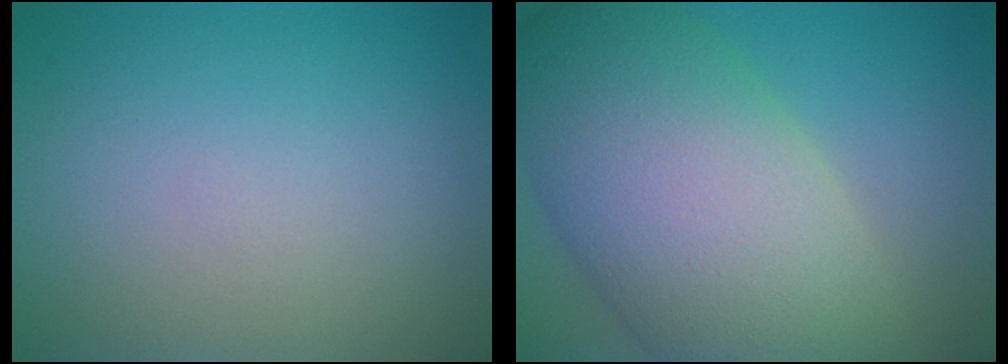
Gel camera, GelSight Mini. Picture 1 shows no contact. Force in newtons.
{"total": 13.8, "press": 13.8, "slide": 0.8}